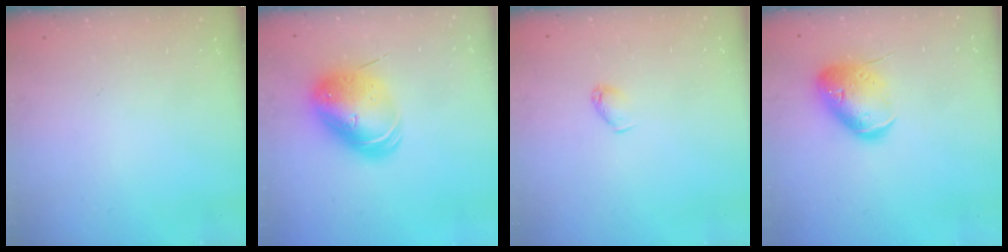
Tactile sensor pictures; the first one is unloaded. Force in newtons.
{"total": 11.5, "press": 11.3, "slide": 2.0}
{"total": 3.1, "press": 3.0, "slide": 0.7}
{"total": 14.9, "press": 14.7, "slide": 2.6}